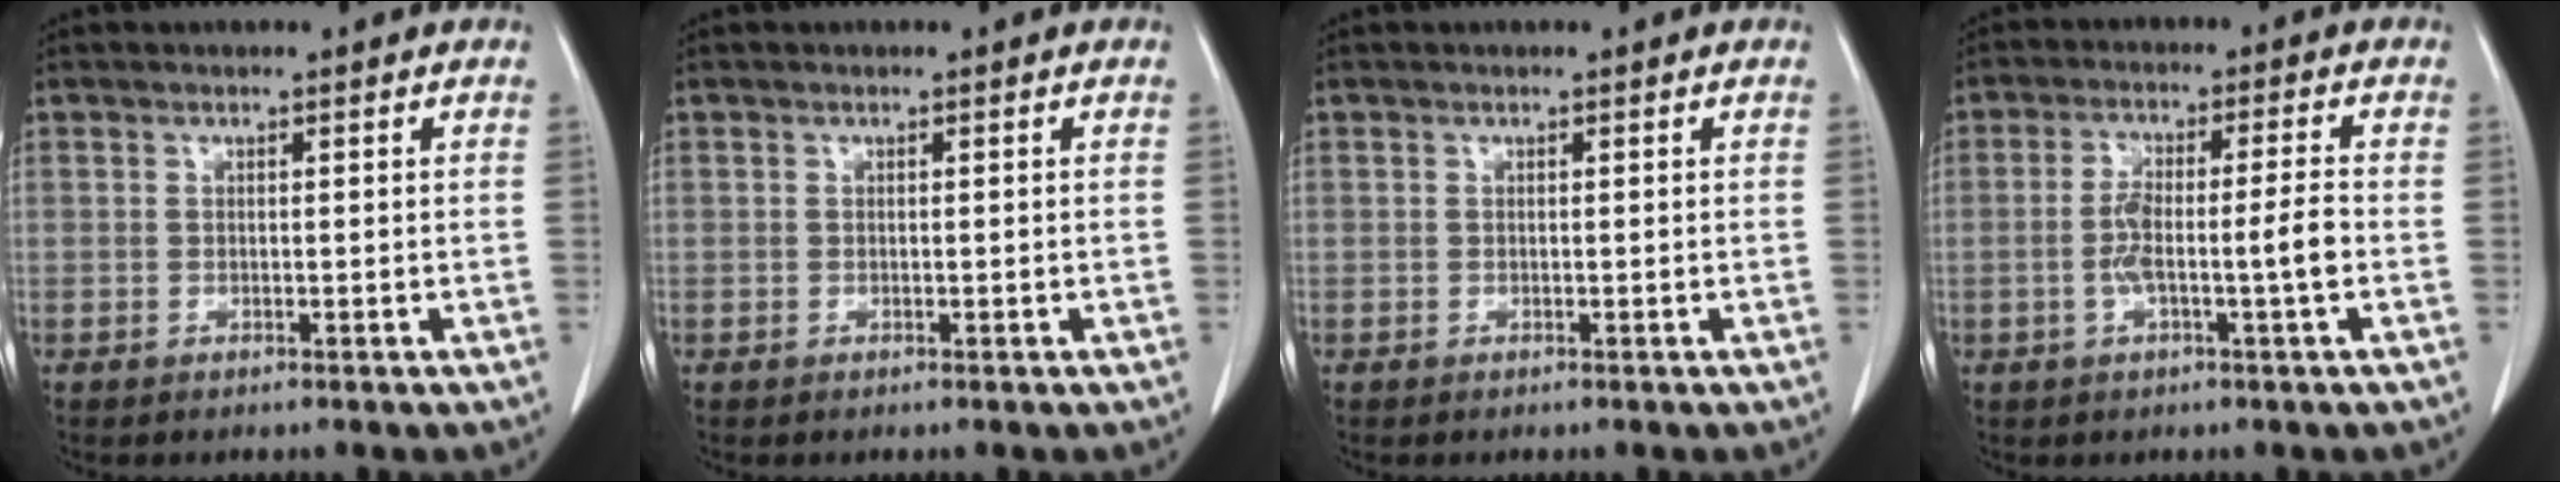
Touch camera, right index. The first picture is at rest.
{"total": 0.0}
{"total": 0.0}
{"total": 6.5, "force": [-1.6, 0.2, 6.4], "torque": [-0.126, 0.012, -0.026]}